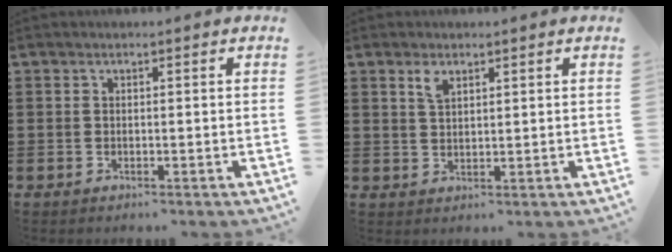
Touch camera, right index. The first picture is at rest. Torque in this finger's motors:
{"motor_torque": [0.20, -0.16, 0.13, 0.04]}